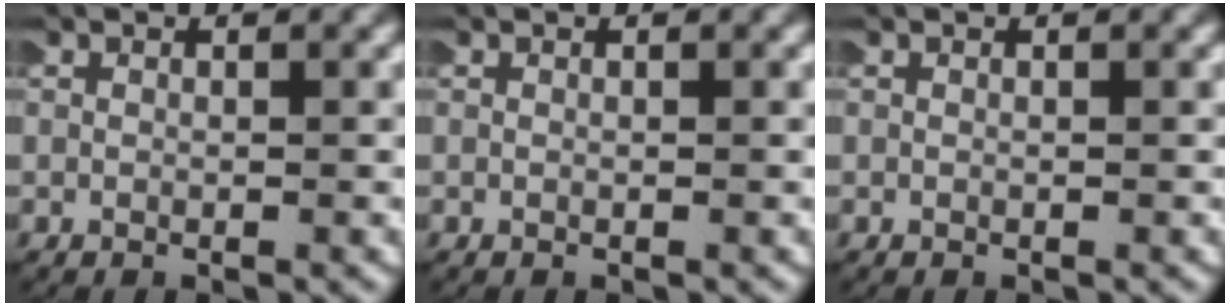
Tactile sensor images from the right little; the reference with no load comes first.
{"total": 0.0}
{"total": 0.0}